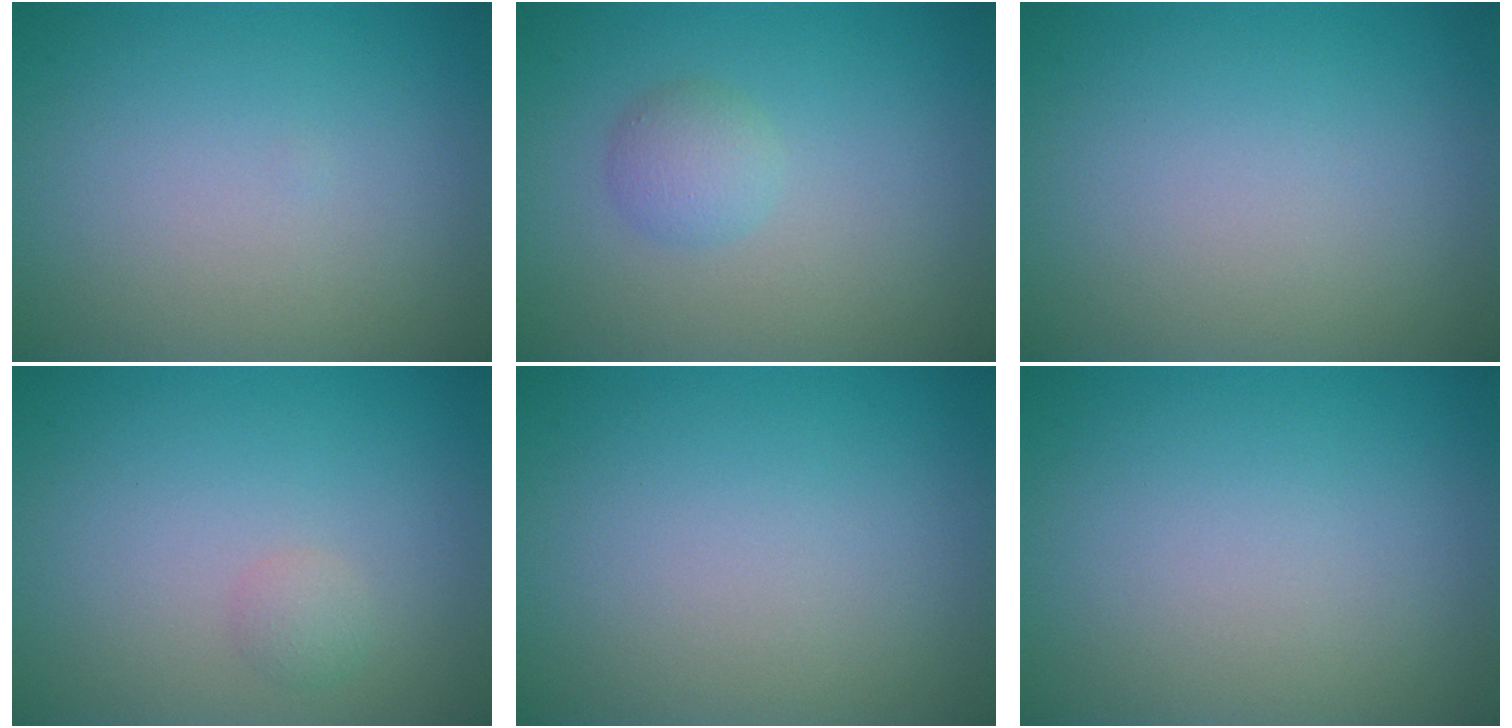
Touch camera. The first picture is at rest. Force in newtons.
{"total": 1.8, "press": 1.8, "slide": 0.1}
{"total": 0.0}
{"total": 1.0, "press": 1.0, "slide": 0.1}
{"total": 0.0}
{"total": 0.0}